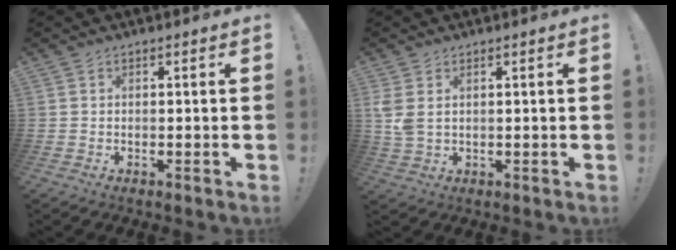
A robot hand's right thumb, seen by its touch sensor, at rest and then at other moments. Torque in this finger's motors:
{"motor_torque": [0.16, 0.57, 0.21, -0.03, 0.07]}